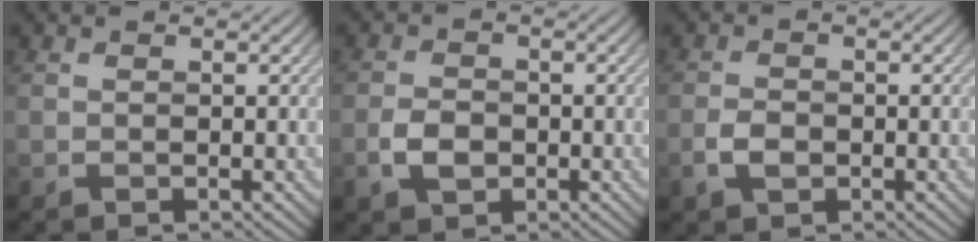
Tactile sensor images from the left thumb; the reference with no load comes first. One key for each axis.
{"total": 3.3, "fx": -1.2, "fy": 2.4, "fz": 2.1, "tx": -0.046, "ty": -0.002, "tz": -0.028}
{"total": 2.6, "fx": -1.0, "fy": 1.7, "fz": 1.7, "tx": -0.036, "ty": -0.001, "tz": -0.023}